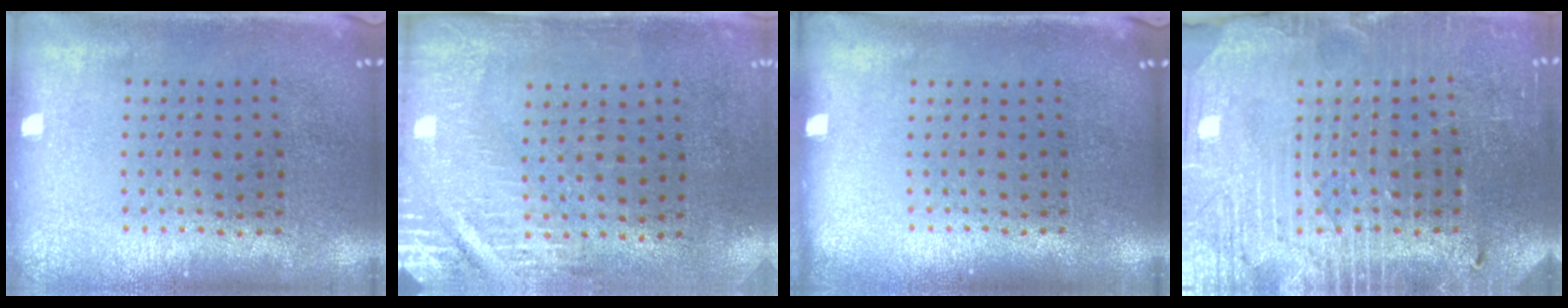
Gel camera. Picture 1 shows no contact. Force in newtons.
{"total": 2.9, "press": 2.5, "slide": 1.4}
{"total": 0.0}
{"total": 3.9, "press": 3.7, "slide": 1.2}